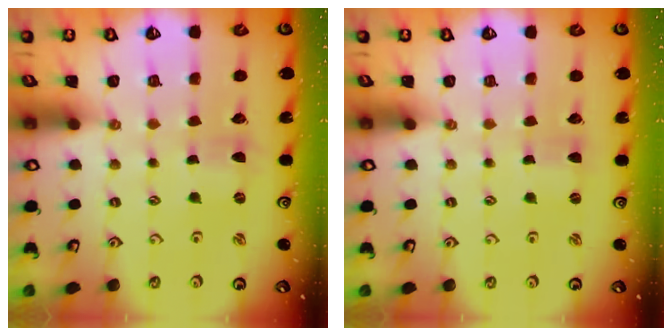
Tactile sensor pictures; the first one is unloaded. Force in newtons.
{"total": 0.0}